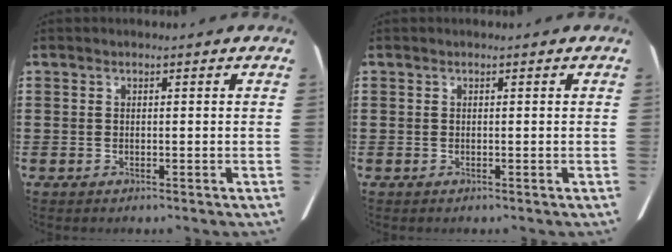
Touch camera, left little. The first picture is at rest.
{"total": 0.0}